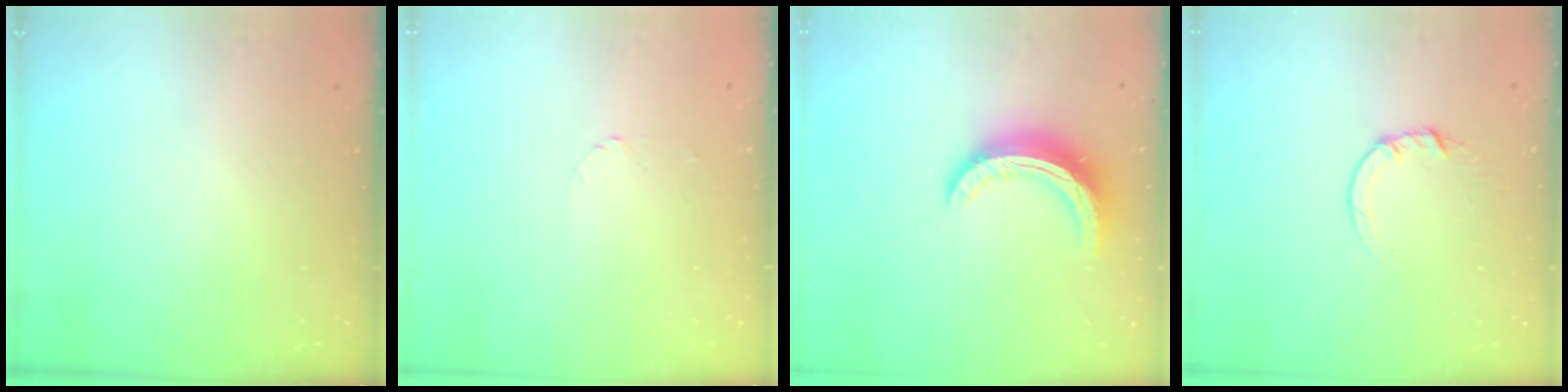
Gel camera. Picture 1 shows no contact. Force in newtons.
{"total": 1.3, "press": 1.3, "slide": 0.1}
{"total": 11.8, "press": 11.8, "slide": 0.9}
{"total": 3.5, "press": 3.5, "slide": 0.4}